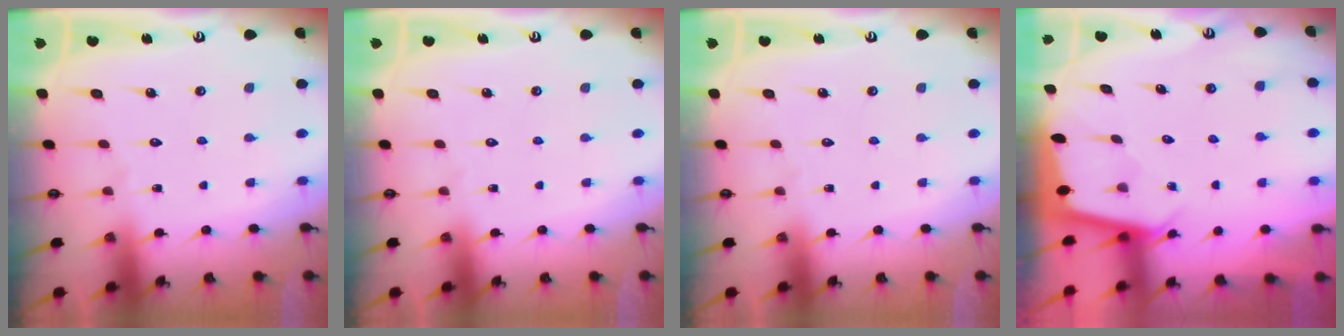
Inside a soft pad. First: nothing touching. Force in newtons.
{"total": 0.0}
{"total": 0.0}
{"total": 1.8, "press": 1.8, "slide": 0.1}